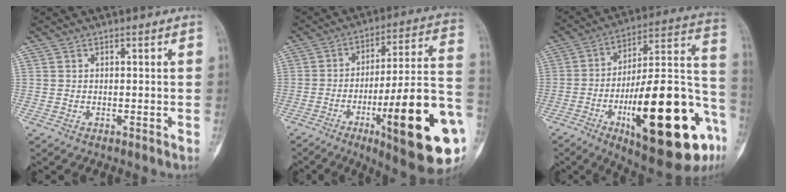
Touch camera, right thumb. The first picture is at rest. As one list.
[{"total": 26.4, "force": [-8.6, 5.1, 24.5], "torque": [-0.309, 0.019, -0.119]}, {"total": 32.8, "force": [-11.3, 10.4, 29.0], "torque": [-0.385, 0.041, -0.159]}]